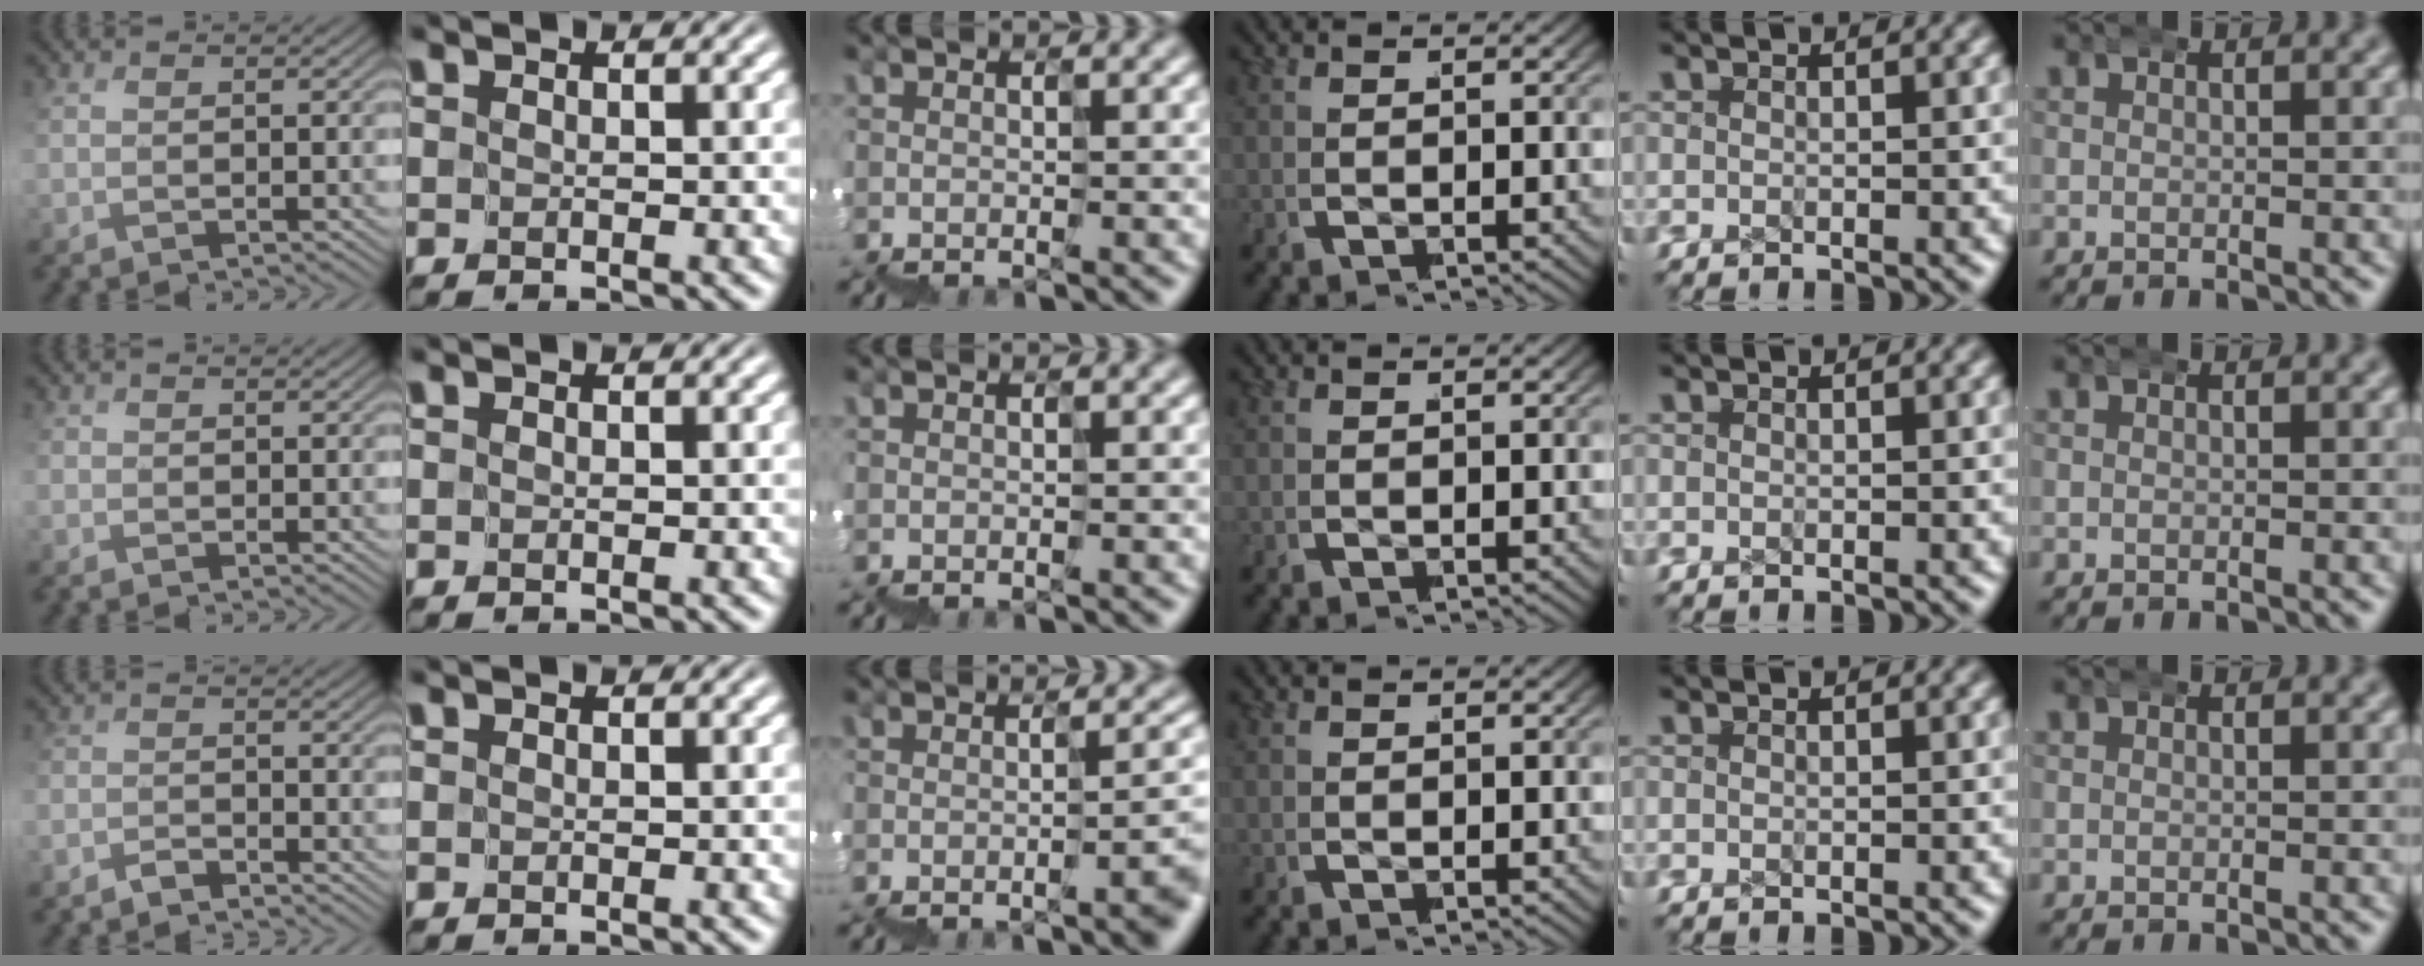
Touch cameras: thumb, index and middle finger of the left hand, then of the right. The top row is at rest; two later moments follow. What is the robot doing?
{"motion": "wrap", "object": "ethernet cable"}